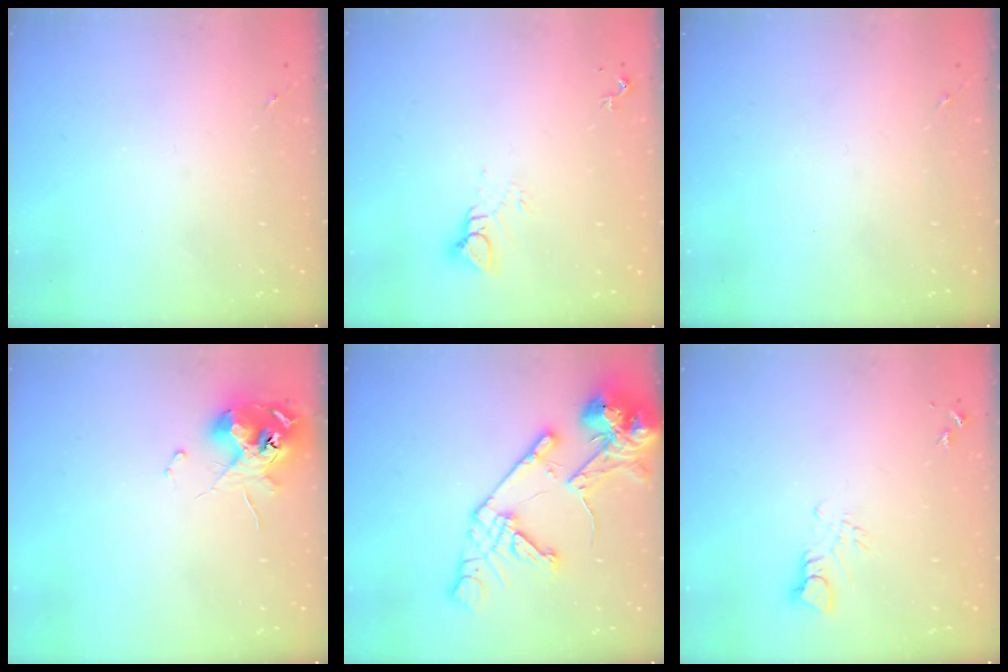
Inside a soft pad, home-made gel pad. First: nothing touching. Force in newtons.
{"total": 5.6, "press": 5.6, "slide": 0.4}
{"total": 0.0}
{"total": 11.8, "press": 11.7, "slide": 1.1}
{"total": 18.1, "press": 17.9, "slide": 2.8}
{"total": 3.4, "press": 3.4, "slide": 0.2}